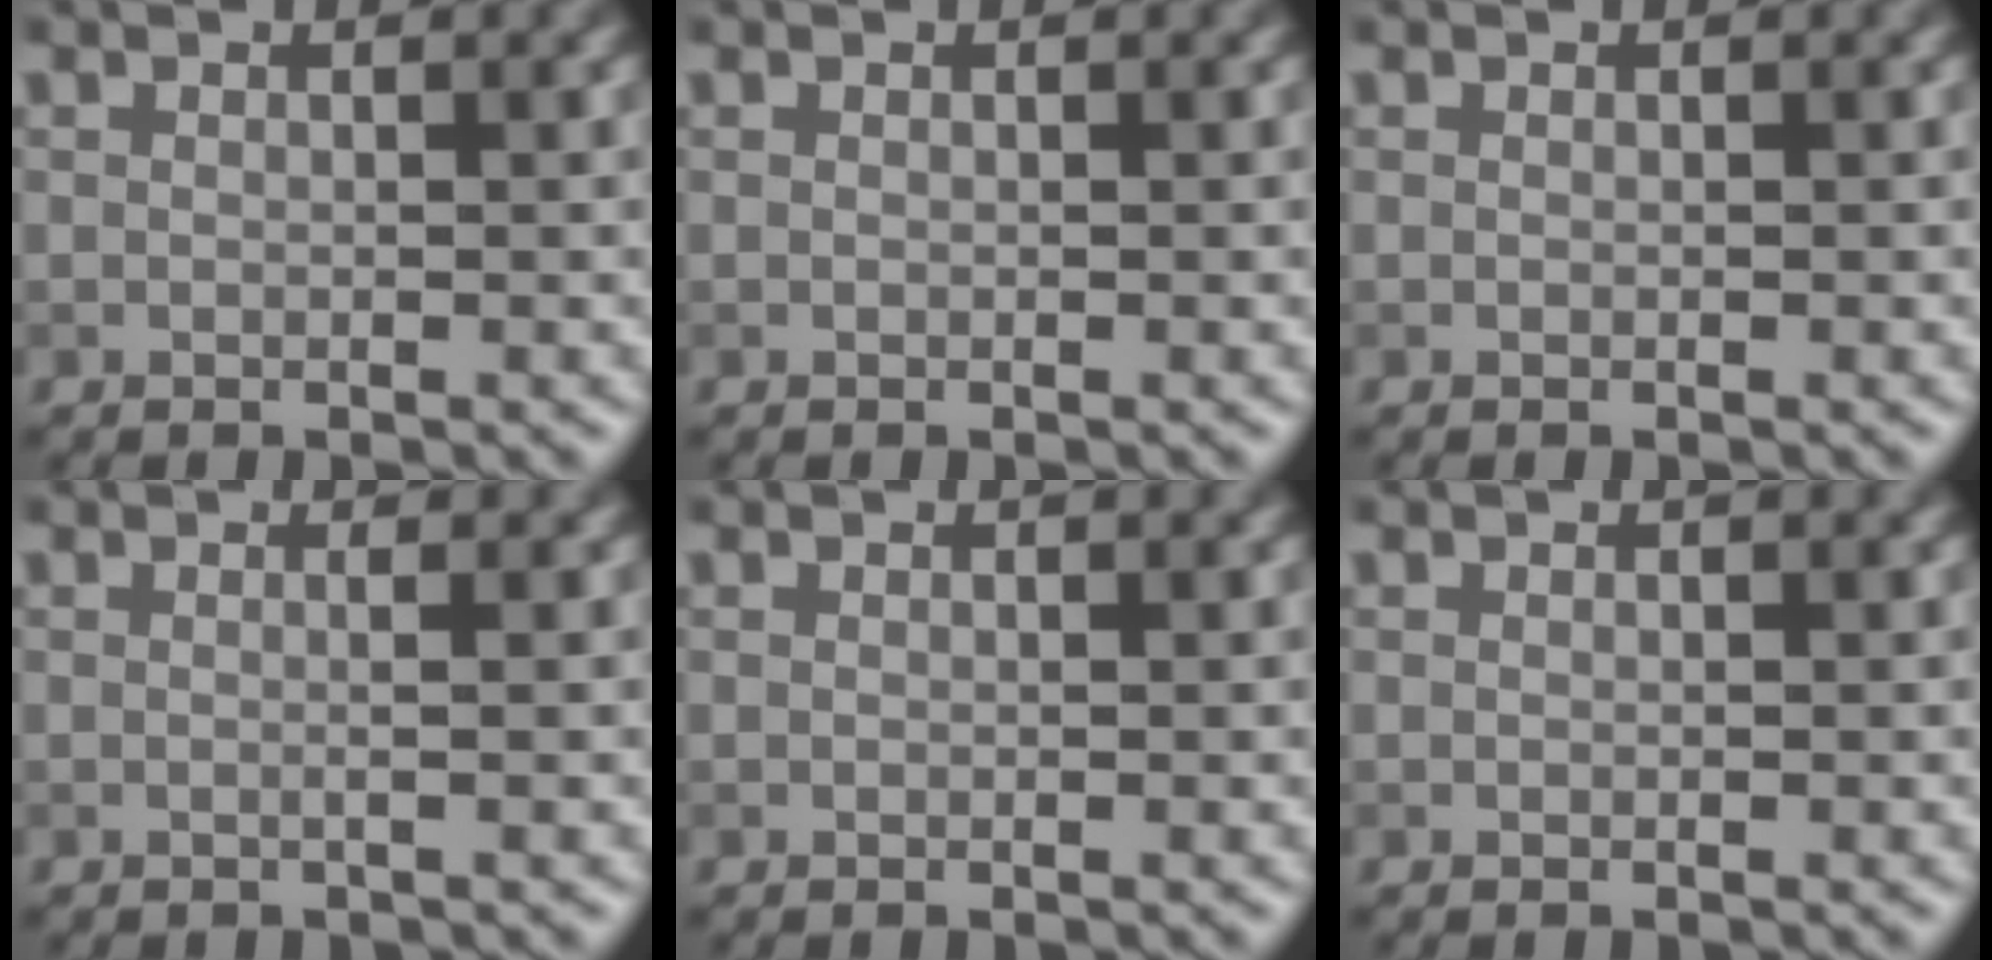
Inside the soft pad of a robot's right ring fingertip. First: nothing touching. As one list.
[{"total": 0.0}, {"total": 0.0}, {"total": 1.2, "force": [0.1, 0.5, 1.1], "torque": [-0.012, -0.001, -0.010]}, {"total": 0.0}, {"total": 0.0}]